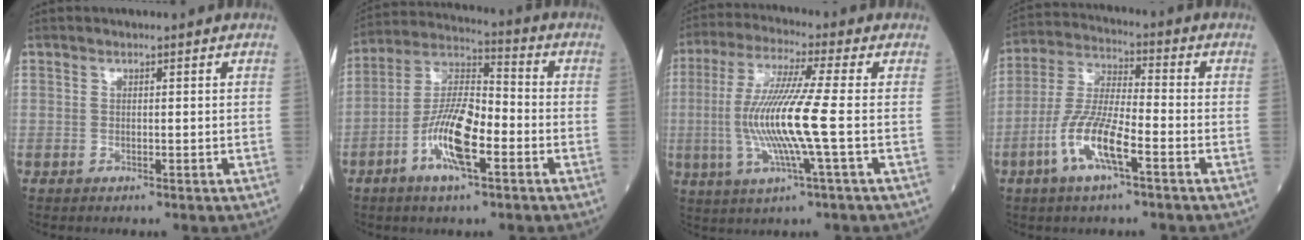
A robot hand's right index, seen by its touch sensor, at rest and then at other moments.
{"total": 12.1, "force": [-4.5, 3.2, 10.7], "torque": [-0.213, 0.005, -0.086]}
{"total": 11.8, "force": [-1.4, -0.5, 11.8], "torque": [-0.246, -0.003, -0.034]}
{"total": 10.2, "force": [-4.4, 1.8, 9.0], "torque": [-0.188, -0.002, -0.087]}